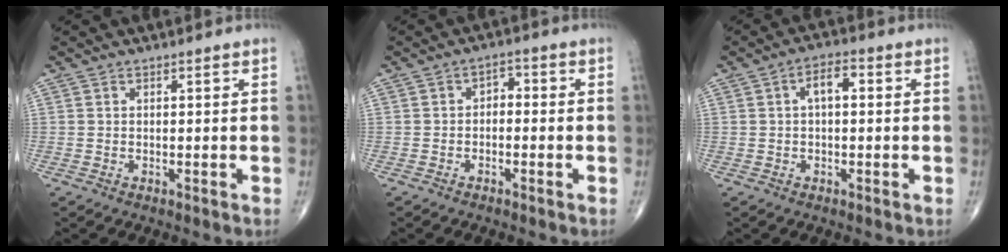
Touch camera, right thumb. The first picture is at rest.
{"total": 2.6, "force": [-0.8, 1.7, 1.7], "torque": [-0.012, 0.025, -0.025]}
{"total": 4.0, "force": [0.4, 2.1, 3.4], "torque": [-0.045, 0.016, -0.001]}